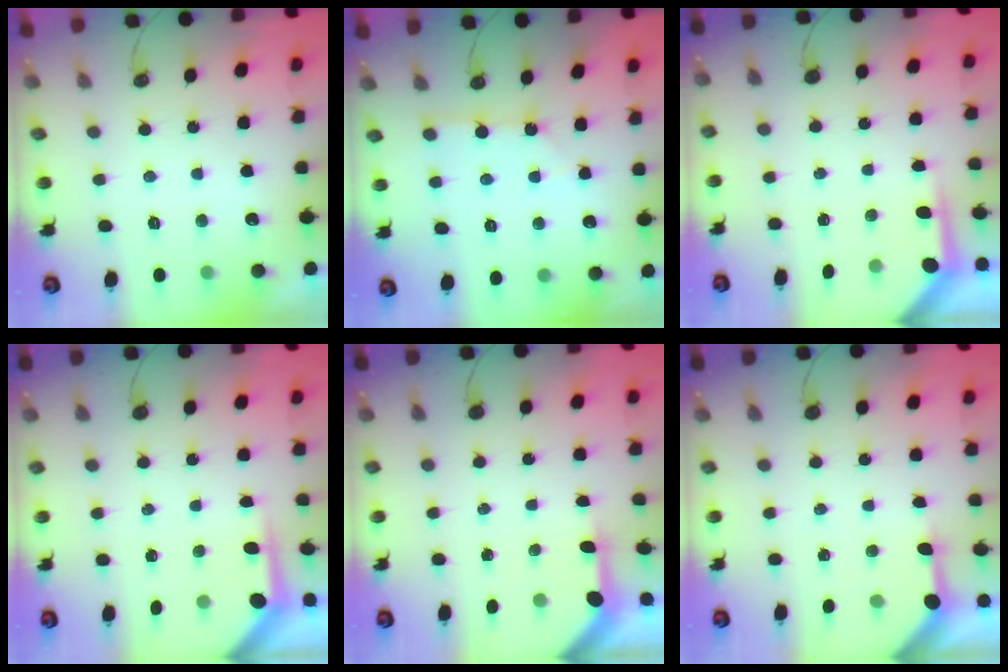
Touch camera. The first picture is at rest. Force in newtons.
{"total": 2.1, "press": 2.1, "slide": 0.3}
{"total": 3.9, "press": 3.9, "slide": 0.4}
{"total": 3.8, "press": 3.8, "slide": 0.4}
{"total": 3.4, "press": 3.4, "slide": 0.3}
{"total": 3.2, "press": 3.2, "slide": 0.4}